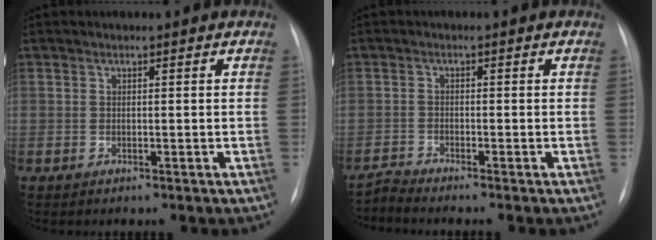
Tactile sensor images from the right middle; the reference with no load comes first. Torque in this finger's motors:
{"motor_torque": [-0.33, 0.03, -0.01, -0.01]}